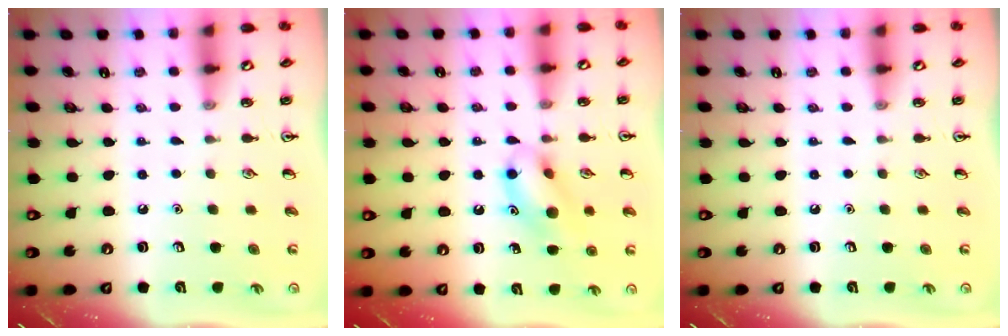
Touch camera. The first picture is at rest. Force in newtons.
{"total": 12.4, "press": 12.4, "slide": 0.8}
{"total": 0.0}